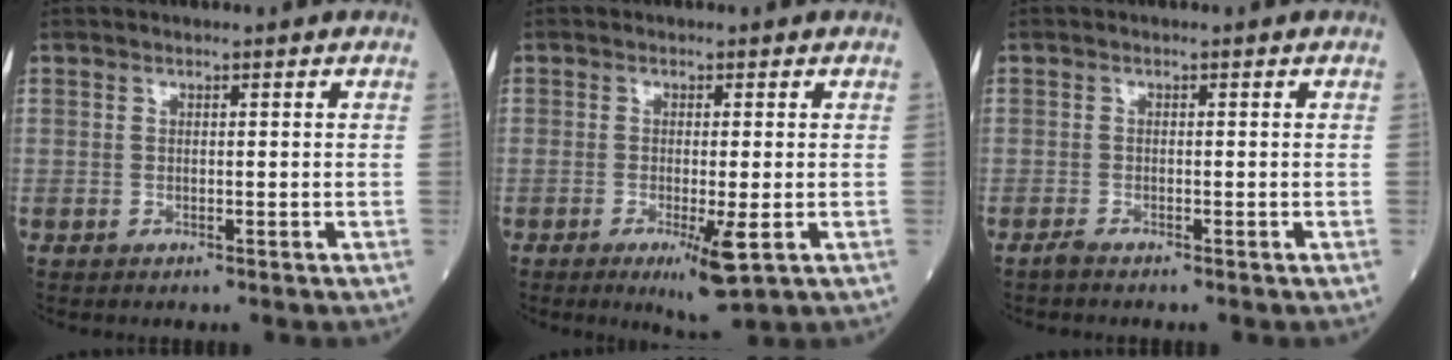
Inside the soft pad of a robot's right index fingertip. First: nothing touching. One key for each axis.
{"total": 5.4, "fx": -2.1, "fy": 0.4, "fz": 5.0, "tx": -0.076, "ty": -0.014, "tz": -0.028}
{"total": 0.9, "fx": -0.9, "fy": -0.1, "fz": 0.2, "tx": -0.010, "ty": -0.002, "tz": -0.019}